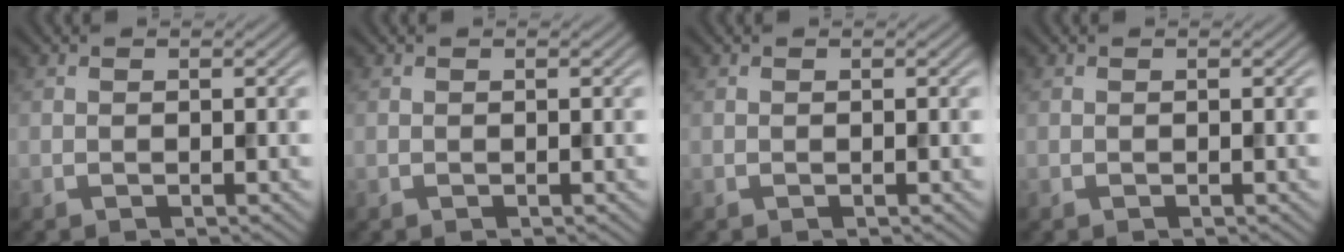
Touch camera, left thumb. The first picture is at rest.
{"total": 0.0}
{"total": 0.0}
{"total": 0.0}